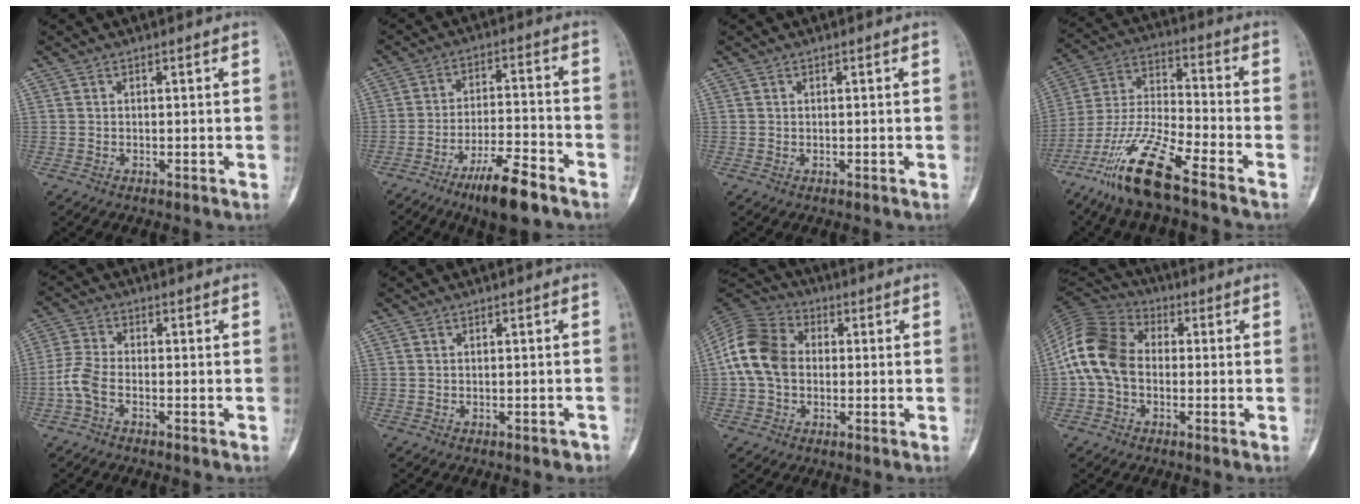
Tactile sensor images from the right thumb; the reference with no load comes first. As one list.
[{"total": 11.1, "force": [-7.5, 2.5, 7.7], "torque": [-0.133, 0.047, -0.126]}, {"total": 0.0}, {"total": 16.3, "force": [-10.9, 2.8, 11.8], "torque": [-0.243, 0.049, -0.207]}, {"total": 4.8, "force": [-2.0, 2.3, 3.7], "torque": [-0.091, 0.013, -0.051]}, {"total": 1.1, "force": [-0.7, 0.6, 0.6], "torque": [-0.009, 0.006, -0.006]}, {"total": 12.0, "force": [0.1, 9.3, 7.7], "torque": [-0.141, 0.029, -0.009]}, {"total": 13.1, "force": [-0.8, 9.6, 8.9], "torque": [-0.173, 0.032, -0.030]}]